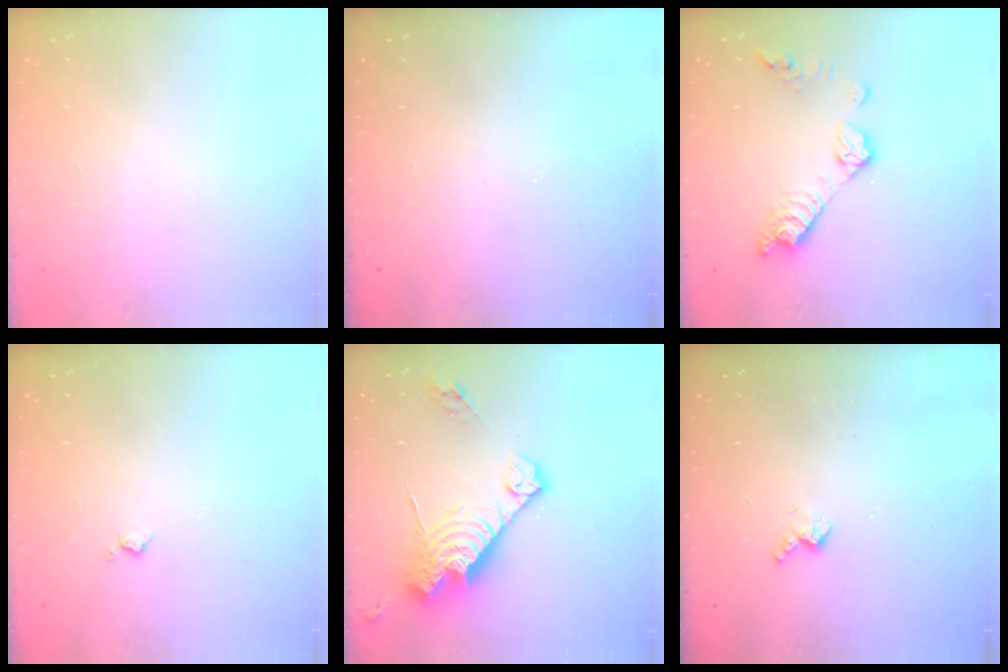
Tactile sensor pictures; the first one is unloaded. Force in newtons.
{"total": 0.0}
{"total": 12.1, "press": 12.0, "slide": 0.6}
{"total": 2.6, "press": 2.6, "slide": 0.4}
{"total": 18.8, "press": 18.8, "slide": 1.6}
{"total": 2.6, "press": 2.6, "slide": 0.6}